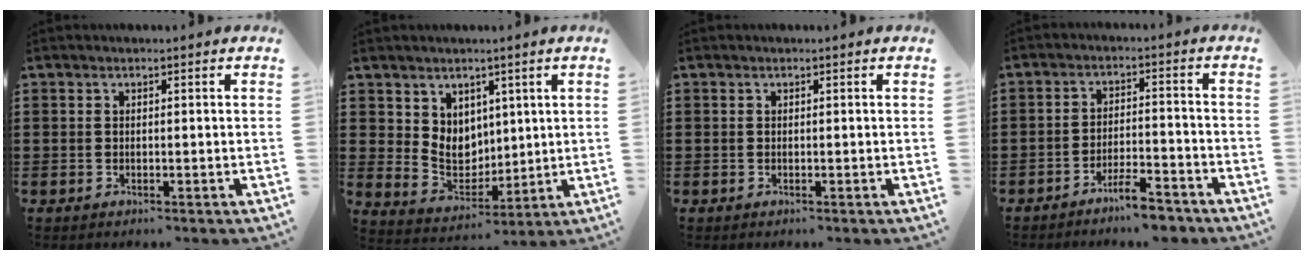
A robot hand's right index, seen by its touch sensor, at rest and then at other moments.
{"total": 5.9, "force": [3.0, 4.9, 1.3], "torque": [-0.043, -0.007, 0.059]}
{"total": 0.0}
{"total": 5.6, "force": [-5.0, 0.5, 2.5], "torque": [-0.047, 0.000, -0.095]}